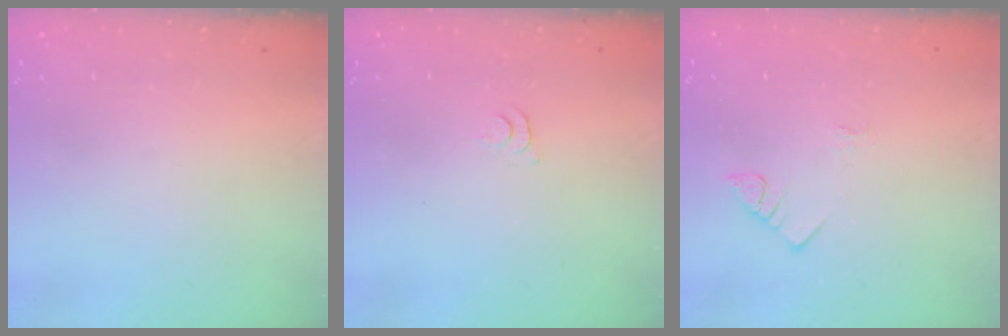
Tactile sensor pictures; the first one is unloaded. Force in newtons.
{"total": 5.2, "press": 5.1, "slide": 0.5}
{"total": 2.3, "press": 2.3, "slide": 0.4}